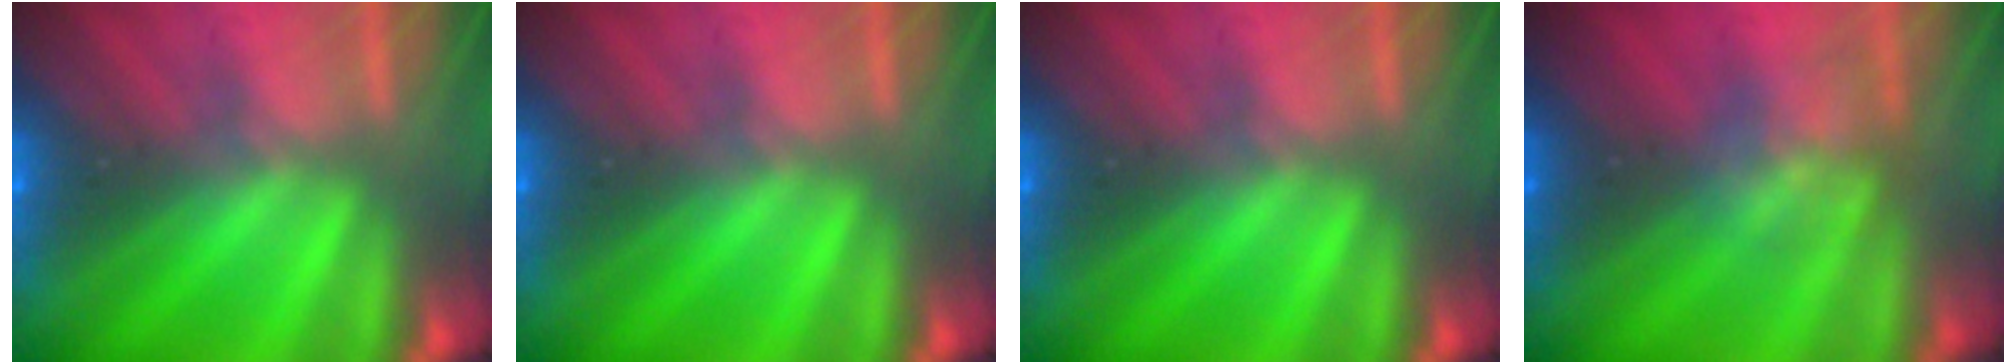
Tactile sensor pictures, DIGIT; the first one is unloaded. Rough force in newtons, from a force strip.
{"total": 0.0}
{"total": 0.0}
{"total": 2.8}